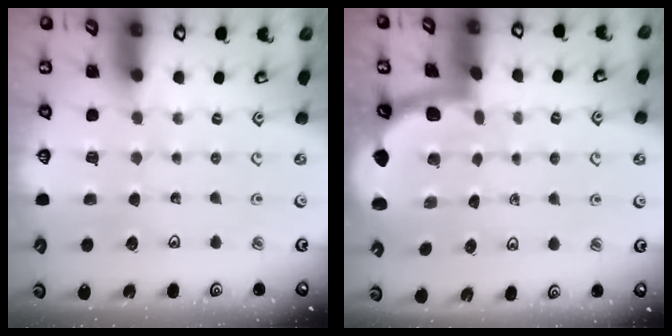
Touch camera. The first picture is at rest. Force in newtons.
{"total": 1.8, "press": 1.8, "slide": 0.1}